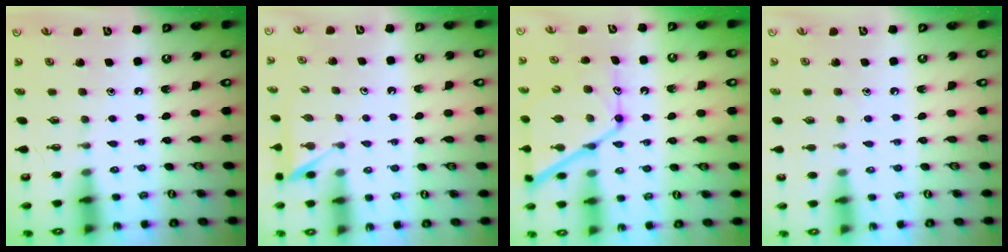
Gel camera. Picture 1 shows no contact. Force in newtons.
{"total": 3.0, "press": 3.0, "slide": 0.4}
{"total": 14.8, "press": 14.8, "slide": 1.2}
{"total": 2.7, "press": 2.6, "slide": 0.3}